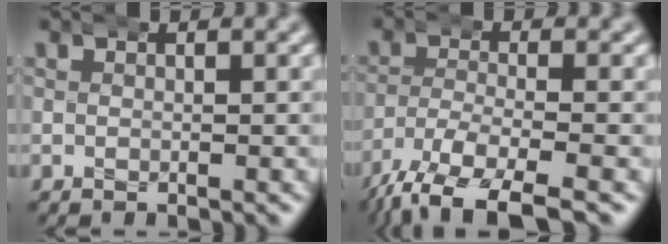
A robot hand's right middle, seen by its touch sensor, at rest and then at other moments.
{"total": 7.9, "force": [-5.3, 3.1, 5.0], "torque": [-0.101, -0.035, -0.066]}